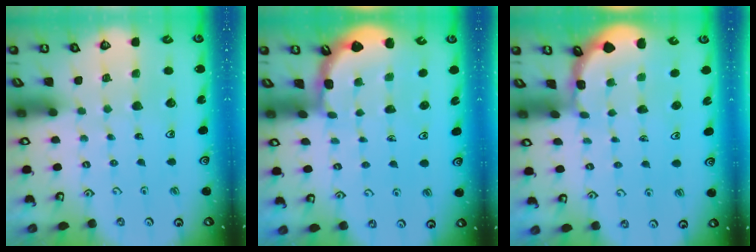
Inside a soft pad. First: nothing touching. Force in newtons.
{"total": 1.9, "press": 1.9, "slide": 0.2}
{"total": 1.6, "press": 1.5, "slide": 0.2}